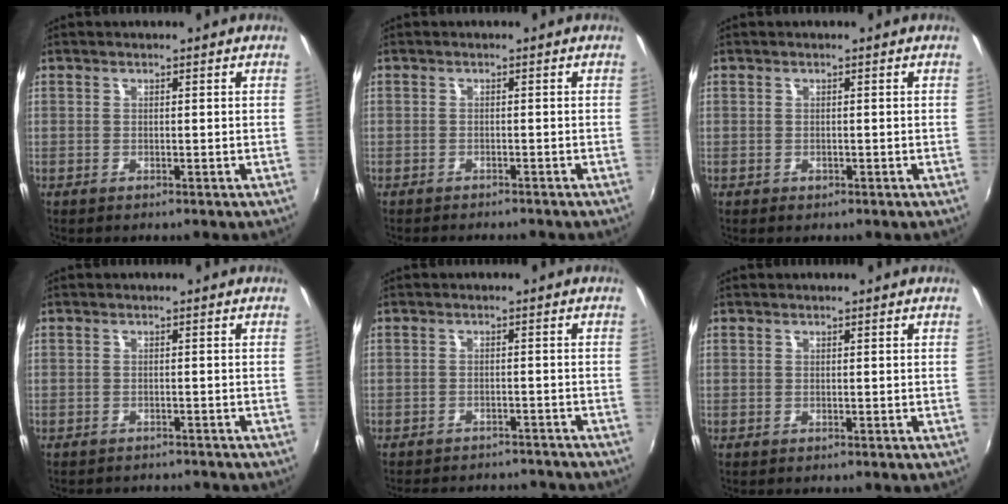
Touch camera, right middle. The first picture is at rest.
{"total": 2.3, "force": [-2.1, 0.7, 0.5], "torque": [-0.018, -0.008, -0.035]}
{"total": 0.7, "force": [-0.4, 0.6, 0.2], "torque": [-0.001, -0.004, -0.006]}
{"total": 3.9, "force": [-3.6, 1.1, 0.9], "torque": [-0.025, -0.012, -0.053]}
{"total": 12.2, "force": [-10.8, 4.1, 4.0], "torque": [-0.093, -0.004, -0.139]}
{"total": 0.0}